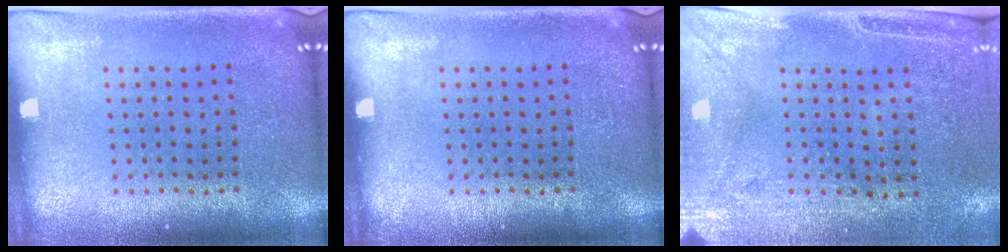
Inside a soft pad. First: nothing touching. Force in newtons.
{"total": 0.0}
{"total": 2.9, "press": 2.4, "slide": 1.5}